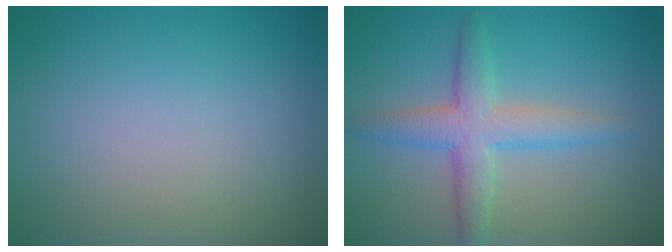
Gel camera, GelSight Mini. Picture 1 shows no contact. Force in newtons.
{"total": 4.1, "press": 4.1, "slide": 0.0}